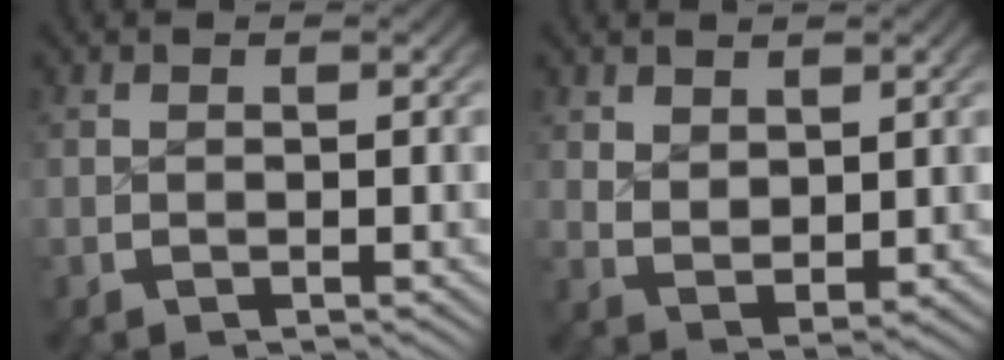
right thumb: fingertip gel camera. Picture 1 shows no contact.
{"total": 2.5, "force": [1.4, 1.4, 1.6], "torque": [-0.032, -0.014, 0.040]}